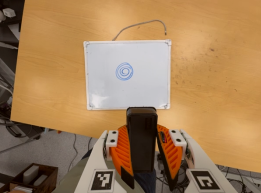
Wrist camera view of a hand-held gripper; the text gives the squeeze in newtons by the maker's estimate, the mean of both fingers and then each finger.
{"total": 8.5, "left": 7.4, "right": 9.6}